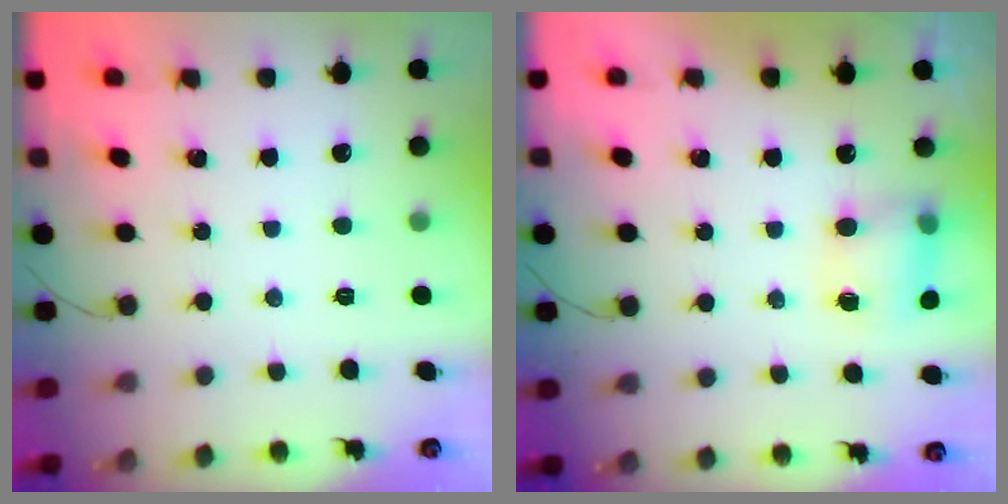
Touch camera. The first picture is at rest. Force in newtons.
{"total": 6.8, "press": 6.8, "slide": 0.5}